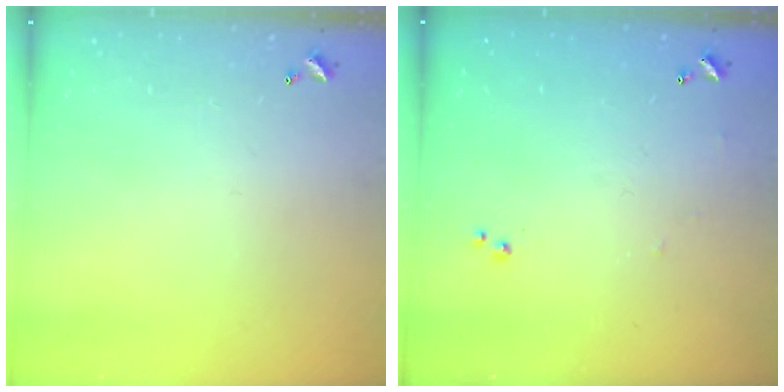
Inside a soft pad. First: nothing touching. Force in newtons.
{"total": 5.2, "press": 5.2, "slide": 0.6}